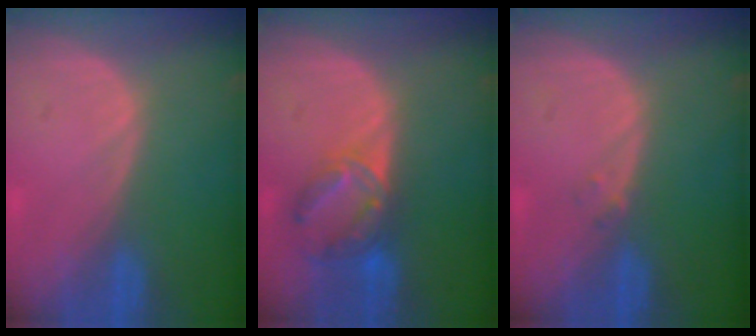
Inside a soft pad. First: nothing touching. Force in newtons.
{"total": 7.3, "press": 6.2, "slide": 3.7}
{"total": 0.9, "press": 0.9, "slide": 0.2}